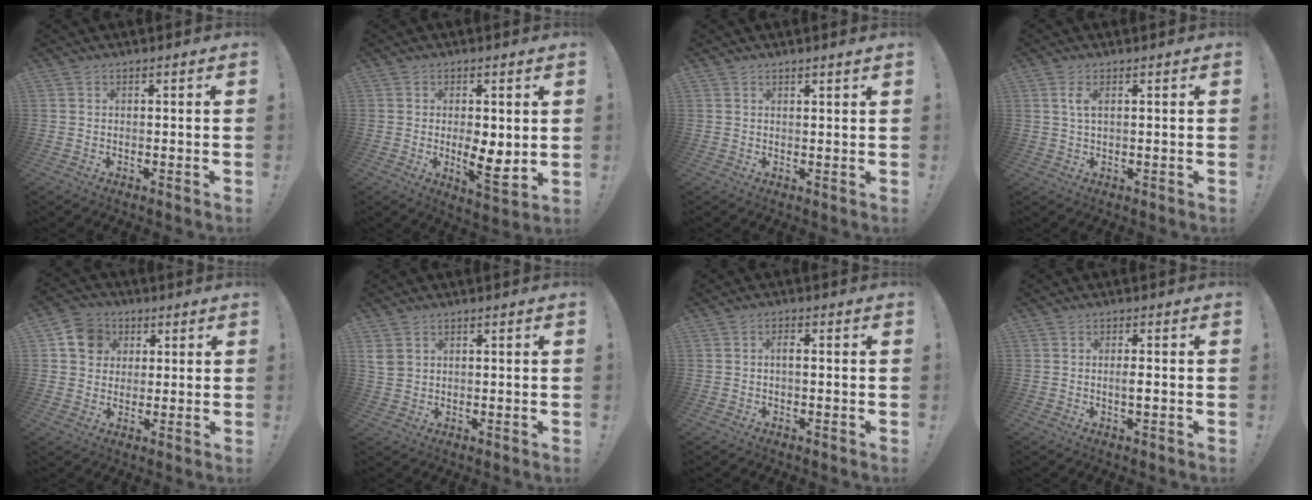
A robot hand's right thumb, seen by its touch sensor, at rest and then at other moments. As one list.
[{"total": 7.1, "force": [0.0, 2.8, 6.5], "torque": [-0.092, -0.015, 0.003]}, {"total": 1.2, "force": [1.0, -0.1, 0.5], "torque": [-0.004, -0.003, 0.018]}, {"total": 3.0, "force": [0.9, 0.9, 2.7], "torque": [-0.051, 0.001, 0.013]}, {"total": 9.9, "force": [2.9, 8.9, 3.2], "torque": [-0.033, -0.006, 0.058]}, {"total": 3.8, "force": [1.7, 2.9, 1.8], "torque": [-0.036, -0.002, 0.033]}, {"total": 1.9, "force": [-0.5, 0.5, 1.7], "torque": [-0.037, 0.007, -0.009]}, {"total": 2.1, "force": [-0.5, 0.3, 2.1], "torque": [-0.034, -0.001, -0.010]}]